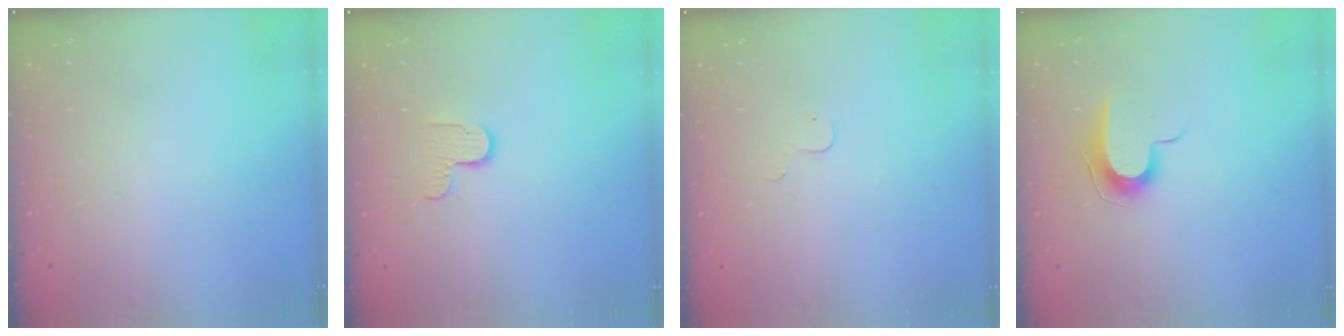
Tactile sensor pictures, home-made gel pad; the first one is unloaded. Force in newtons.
{"total": 5.5, "press": 5.5, "slide": 0.5}
{"total": 3.4, "press": 3.4, "slide": 0.4}
{"total": 9.2, "press": 9.1, "slide": 1.0}